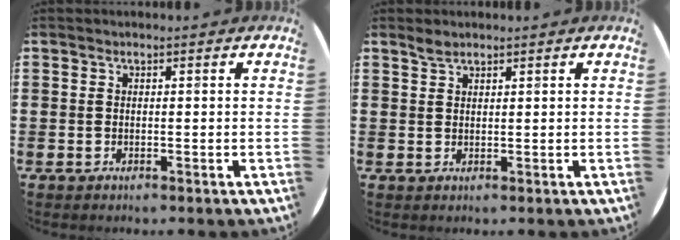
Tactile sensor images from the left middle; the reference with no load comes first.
{"total": 1.4, "force": [1.3, 0.4, 0.4], "torque": [-0.008, 0.004, 0.024]}